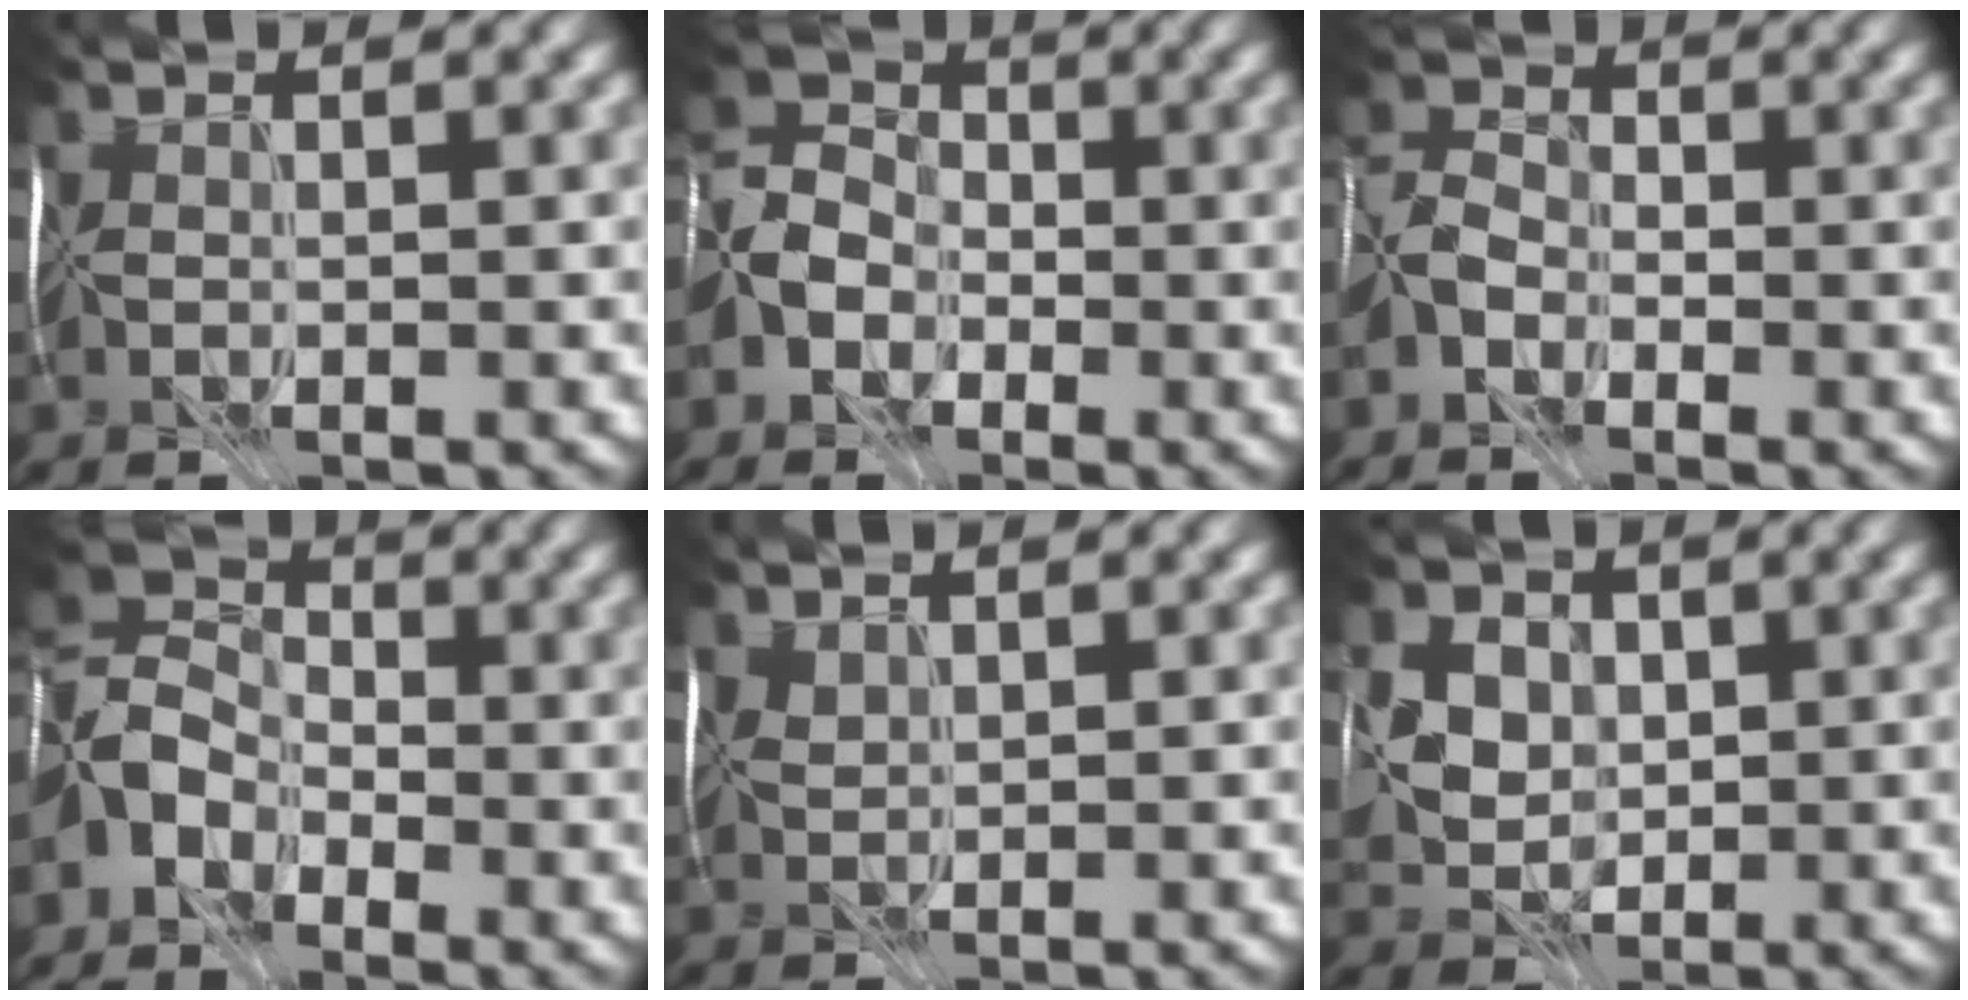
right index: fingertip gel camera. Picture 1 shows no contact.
{"total": 3.2, "force": [-1.6, 2.5, 1.0], "torque": [-0.016, 0.014, -0.042]}
{"total": 1.5, "force": [-1.4, 0.4, -0.2], "torque": [0.005, 0.011, -0.033]}
{"total": 3.6, "force": [-2.5, 2.3, 1.3], "torque": [-0.025, 0.012, -0.065]}
{"total": 1.5, "force": [1.4, -0.2, -0.3], "torque": [0.001, 0.005, 0.036]}
{"total": 3.5, "force": [1.5, 2.9, 1.3], "torque": [-0.012, 0.016, 0.028]}